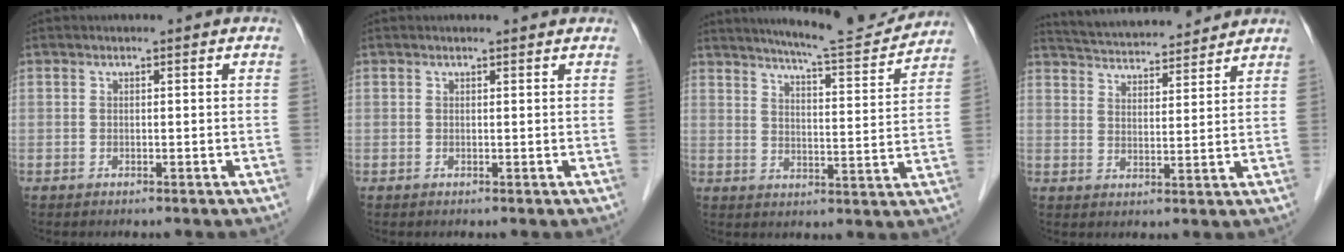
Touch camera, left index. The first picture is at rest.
{"total": 1.1, "force": [1.1, 0.1, 0.2], "torque": [-0.012, 0.001, 0.011]}
{"total": 13.6, "force": [12.8, 0.4, 4.4], "torque": [-0.067, -0.010, 0.173]}
{"total": 14.3, "force": [13.5, 2.1, 4.3], "torque": [-0.073, 0.026, 0.205]}